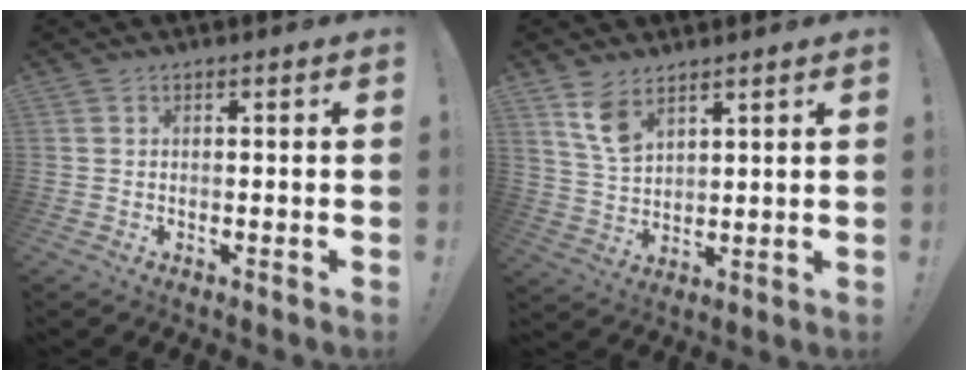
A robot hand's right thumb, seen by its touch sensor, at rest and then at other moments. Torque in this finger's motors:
{"motor_torque": [0.03, 0.15, 0.42, 0.37, 0.02]}